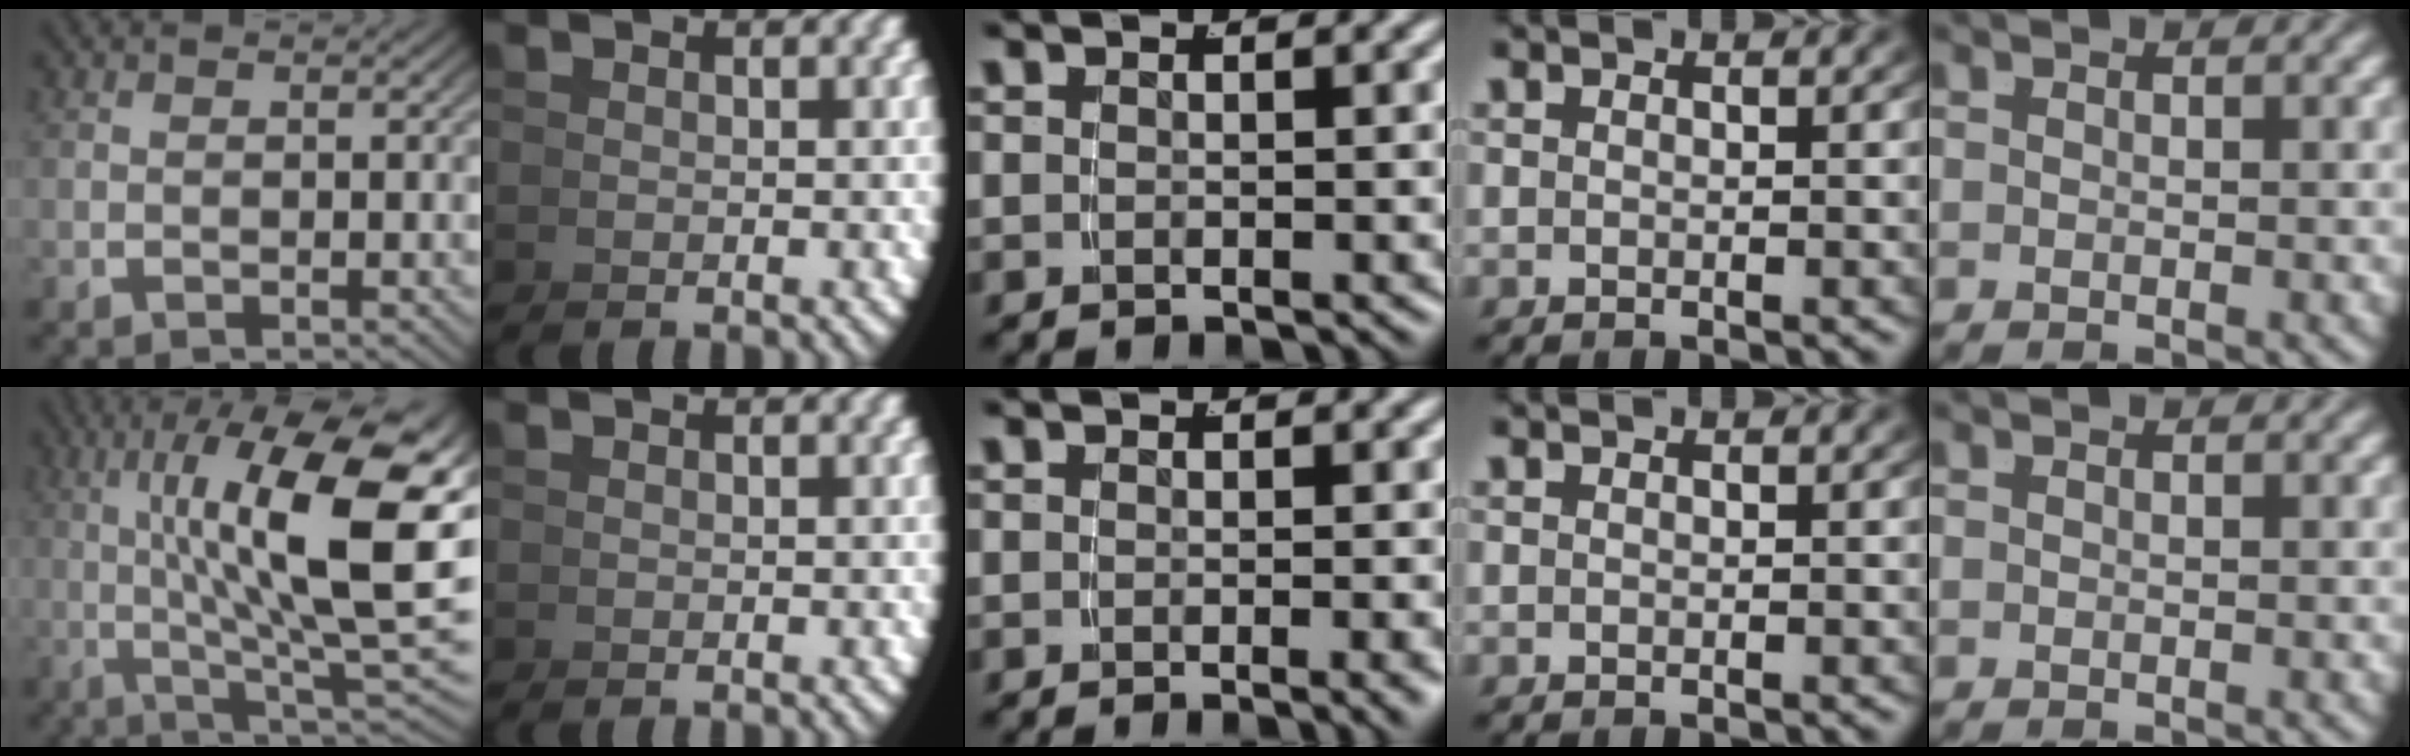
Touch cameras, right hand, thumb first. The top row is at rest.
{"thumb": {"total": 16.7, "force": [1.8, 7.1, 15.0], "torque": [-0.218, -0.026, 0.039]}, "middle": {"total": 1.0, "force": [-0.3, -0.3, 0.9], "torque": [-0.010, 0.003, -0.006]}}